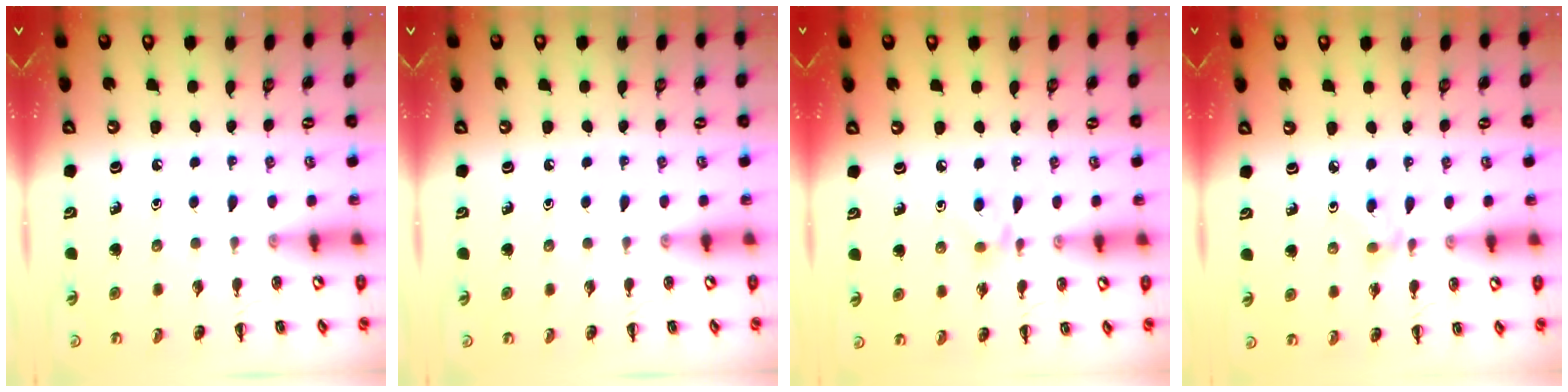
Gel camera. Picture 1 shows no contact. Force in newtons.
{"total": 0.0}
{"total": 5.3, "press": 4.9, "slide": 2.1}
{"total": 3.3, "press": 3.0, "slide": 1.2}